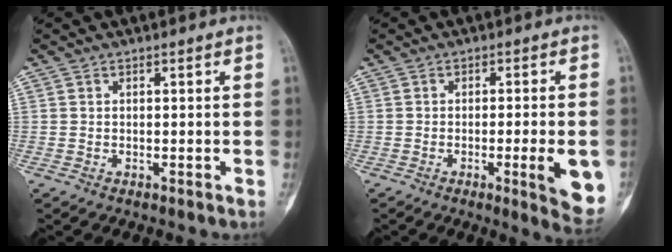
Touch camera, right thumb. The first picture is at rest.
{"total": 9.2, "force": [-2.5, 1.6, 8.6], "torque": [-0.106, -0.009, -0.029]}